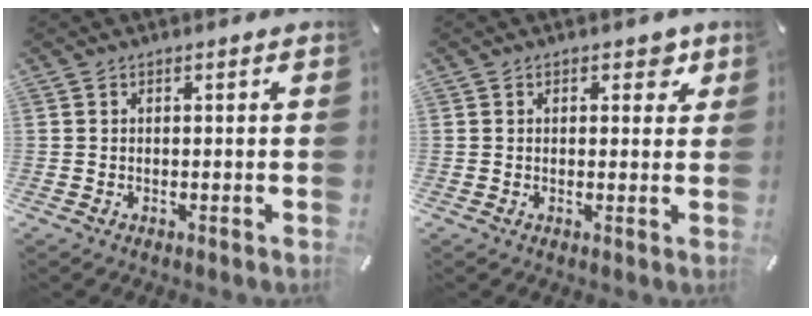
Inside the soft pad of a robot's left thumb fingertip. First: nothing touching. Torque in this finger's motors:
{"motor_torque": [0.10, -0.35, -0.13, 0.16, -0.02]}